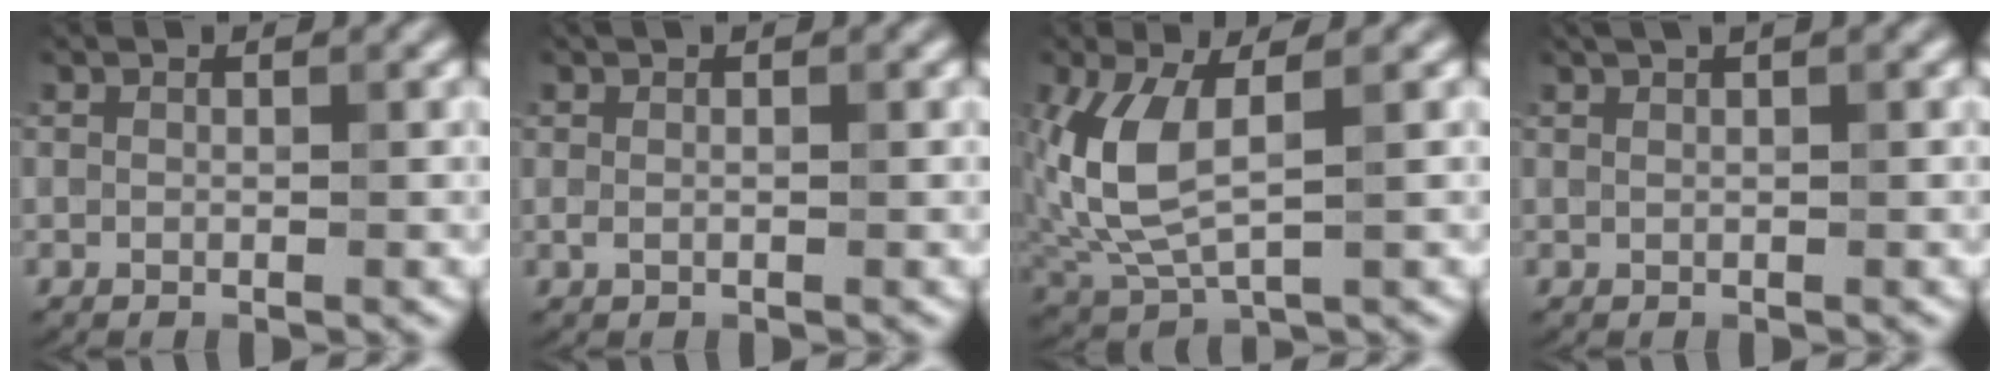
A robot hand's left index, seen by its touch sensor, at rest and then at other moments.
{"total": 0.7, "force": [0.1, 0.2, 0.7], "torque": [-0.014, 0.000, 0.001]}
{"total": 6.5, "force": [0.8, 3.2, 5.7], "torque": [-0.145, -0.004, 0.021]}
{"total": 2.6, "force": [1.6, 0.9, 1.8], "torque": [-0.015, 0.000, 0.012]}